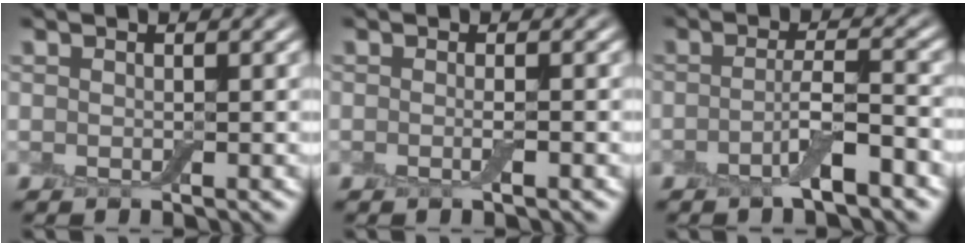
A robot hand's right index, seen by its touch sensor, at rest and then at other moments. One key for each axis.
{"total": 0.7, "fx": -0.4, "fy": -0.1, "fz": 0.6, "tx": -0.009, "ty": -0.005, "tz": -0.006}
{"total": 3.2, "fx": -1.7, "fy": 0.4, "fz": 2.6, "tx": -0.045, "ty": 0.008, "tz": -0.037}